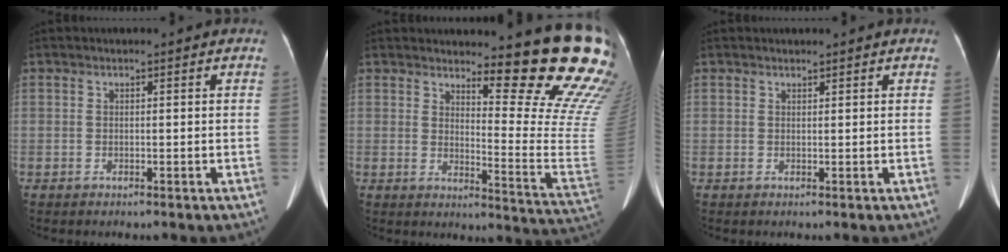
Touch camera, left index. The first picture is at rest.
{"total": 17.6, "force": [14.0, 1.0, 10.7], "torque": [-0.137, -0.118, 0.159]}
{"total": 0.7, "force": [0.6, -0.1, 0.1], "torque": [-0.012, -0.001, 0.014]}